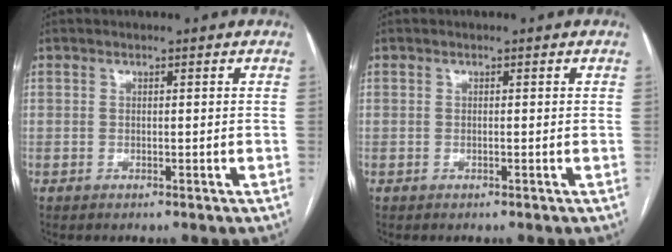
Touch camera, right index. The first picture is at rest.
{"total": 0.0}